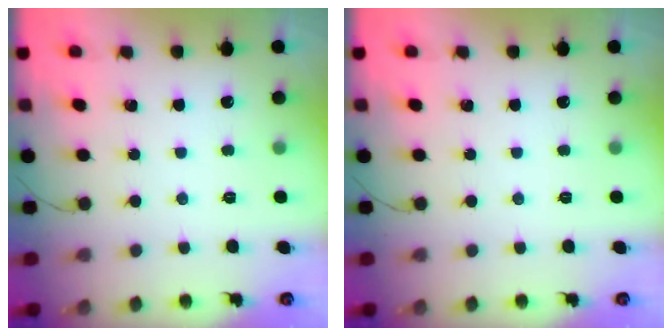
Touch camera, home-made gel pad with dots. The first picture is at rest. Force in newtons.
{"total": 0.0}